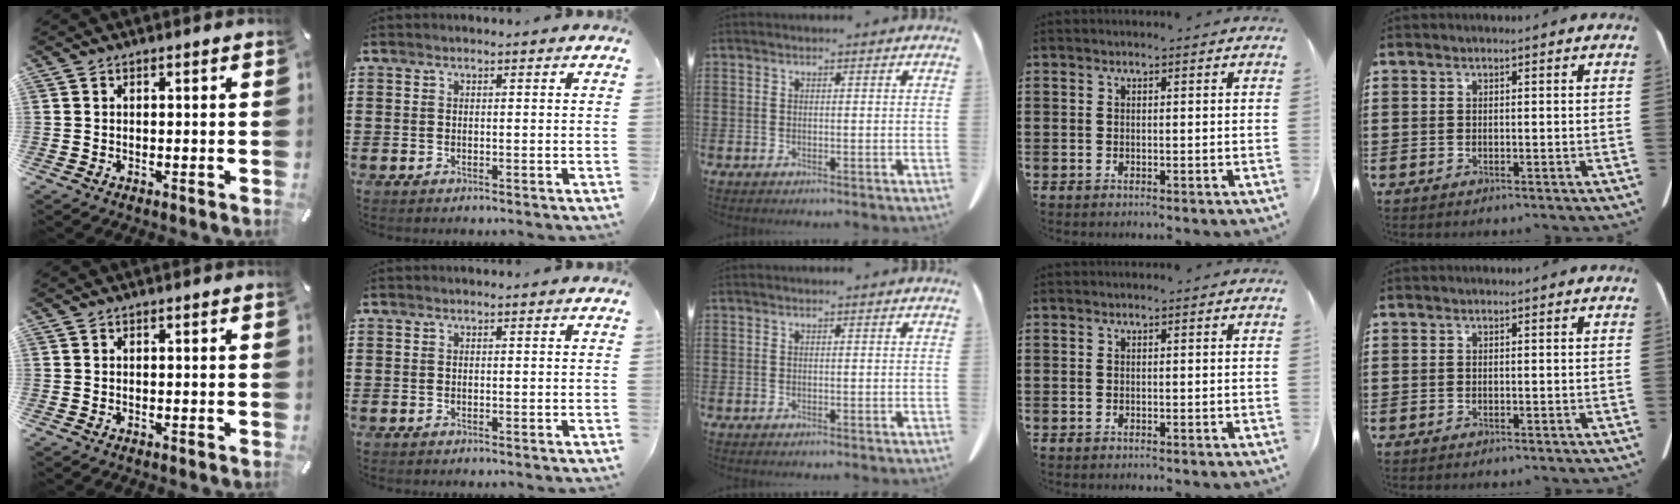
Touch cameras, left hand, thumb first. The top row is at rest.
{}